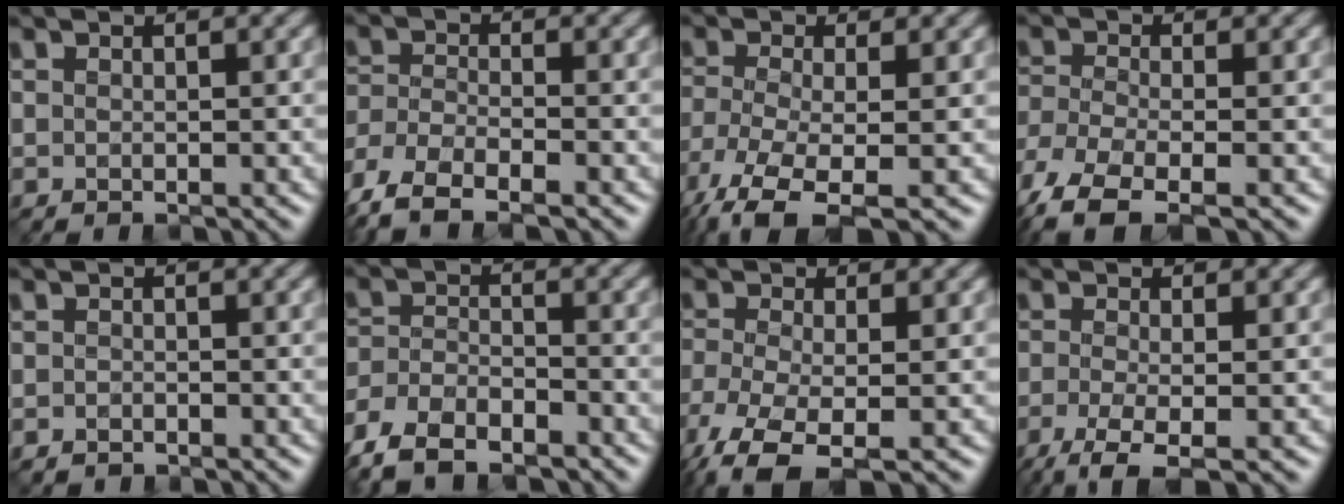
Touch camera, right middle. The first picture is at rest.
{"total": 6.4, "force": [-4.6, 2.3, 3.8], "torque": [-0.077, -0.011, -0.096]}
{"total": 9.2, "force": [-5.6, 3.2, 6.5], "torque": [-0.140, -0.030, -0.099]}
{"total": 6.8, "force": [-4.5, 2.3, 4.5], "torque": [-0.101, -0.018, -0.096]}
{"total": 0.7, "force": [-0.6, 0.3, 0.1], "torque": [-0.001, -0.003, -0.012]}
{"total": 7.6, "force": [-5.7, 3.4, 3.7], "torque": [-0.076, -0.011, -0.113]}
{"total": 7.2, "force": [-4.2, 2.5, 5.2], "torque": [-0.120, -0.023, -0.085]}
{"total": 4.3, "force": [-2.3, 1.1, 3.5], "torque": [-0.069, -0.007, -0.052]}